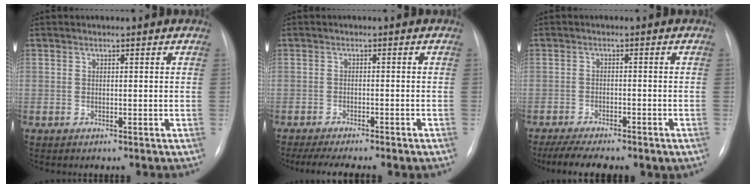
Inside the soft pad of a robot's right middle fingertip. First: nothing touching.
{"total": 9.9, "force": [-8.2, 1.9, 5.2], "torque": [-0.069, -0.003, -0.109]}
{"total": 9.8, "force": [-7.7, 2.7, 5.4], "torque": [-0.082, -0.007, -0.108]}